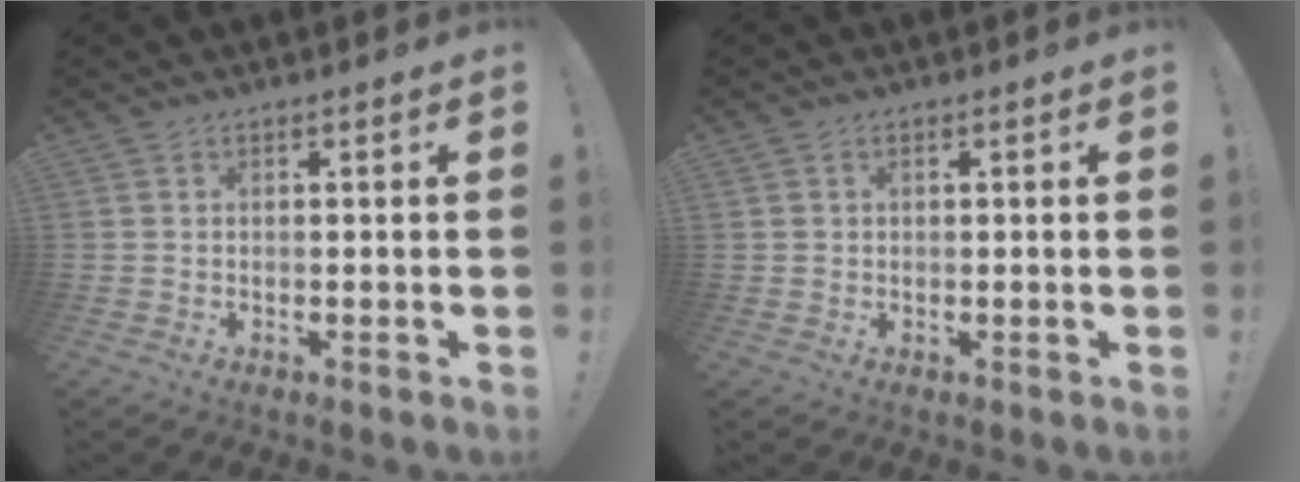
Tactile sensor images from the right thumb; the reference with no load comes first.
{"total": 1.1, "force": [0.5, 1.0, 0.3], "torque": [-0.005, 0.004, 0.008]}